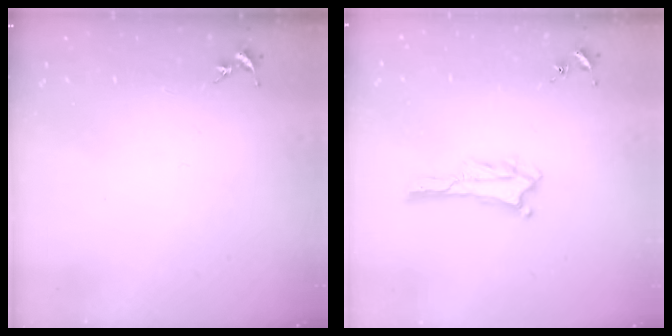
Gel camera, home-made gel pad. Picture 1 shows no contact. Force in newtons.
{"total": 1.3, "press": 1.3, "slide": 0.4}